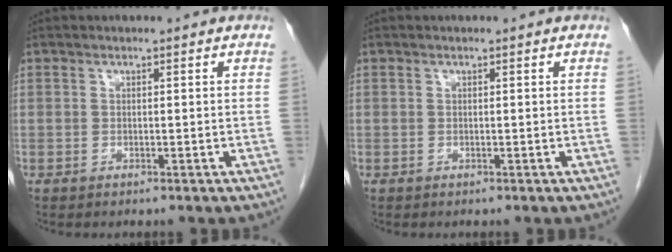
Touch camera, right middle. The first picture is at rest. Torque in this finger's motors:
{"motor_torque": [-0.23, -0.21, -0.02, -0.01]}